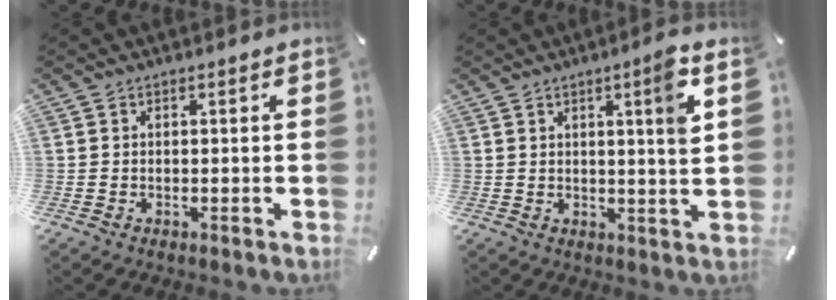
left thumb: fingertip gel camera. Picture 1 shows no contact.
{"total": 7.2, "force": [2.9, 0.0, 6.6], "torque": [-0.088, -0.014, 0.034]}